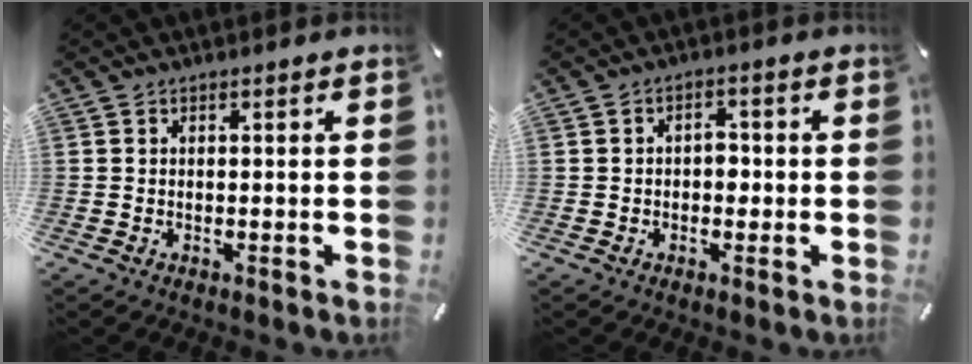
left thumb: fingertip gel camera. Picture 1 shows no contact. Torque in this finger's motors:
{"motor_torque": [-0.01, -0.10, 0.09, 0.20, -0.02]}